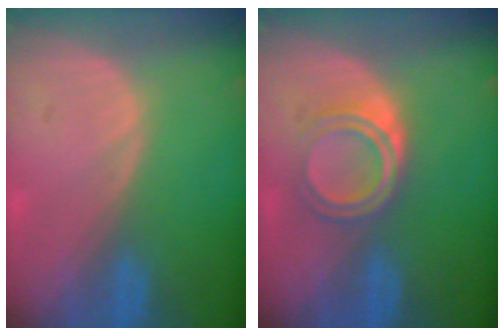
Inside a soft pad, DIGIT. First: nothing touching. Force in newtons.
{"total": 5.3, "press": 4.5, "slide": 2.8}